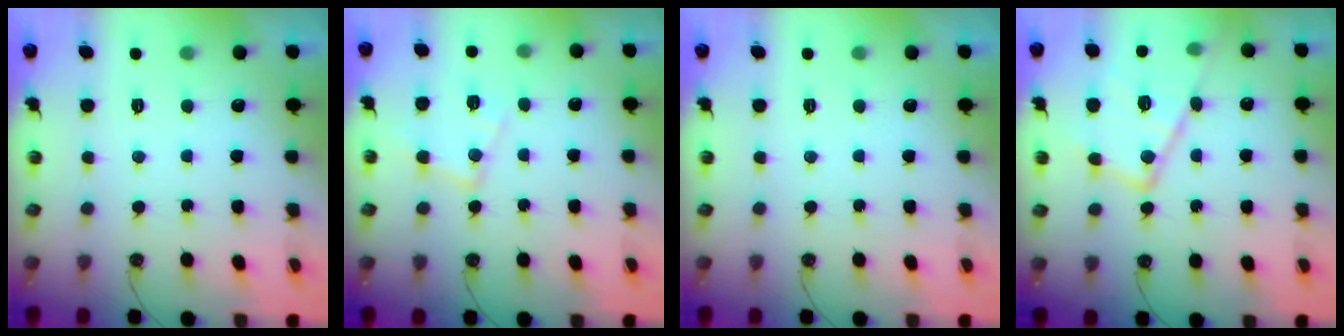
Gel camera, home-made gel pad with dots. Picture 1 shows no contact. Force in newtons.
{"total": 11.8, "press": 11.8, "slide": 0.8}
{"total": 0.0}
{"total": 16.8, "press": 16.8, "slide": 0.5}